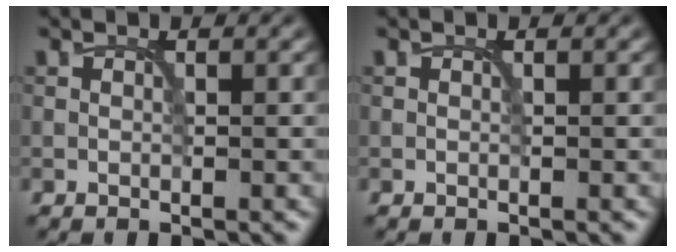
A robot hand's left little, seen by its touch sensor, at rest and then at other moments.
{"total": 0.0}